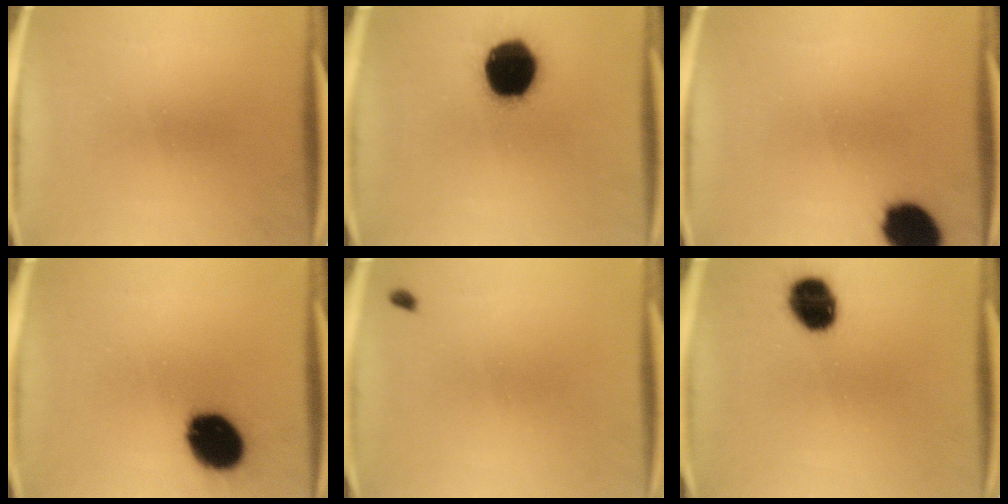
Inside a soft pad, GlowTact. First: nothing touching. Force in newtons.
{"total": 19.1}
{"total": 11.8}
{"total": 15.0}
{"total": 0.8}
{"total": 11.1}